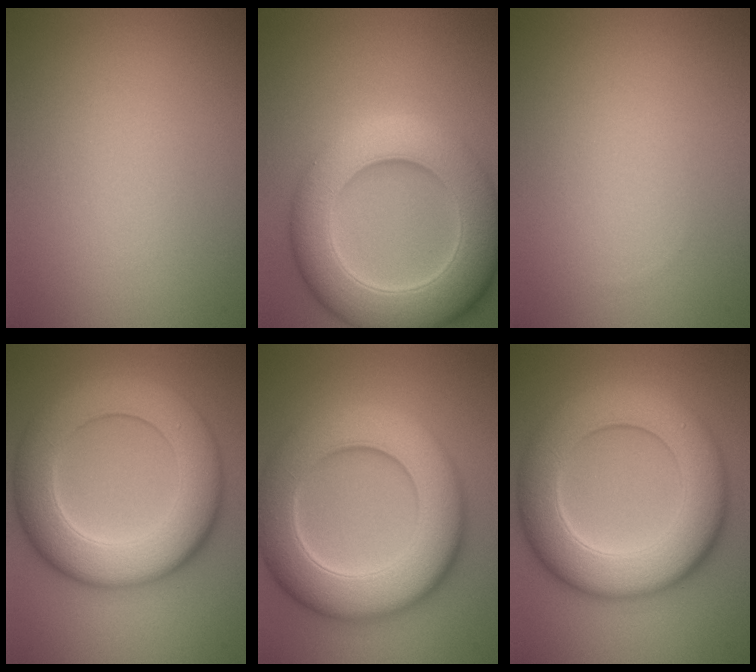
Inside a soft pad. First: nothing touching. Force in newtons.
{"total": 10.3, "press": 10.3, "slide": 0.6}
{"total": 0.0}
{"total": 10.2, "press": 10.2, "slide": 0.4}
{"total": 11.0, "press": 10.9, "slide": 0.4}
{"total": 10.7, "press": 10.7, "slide": 0.6}